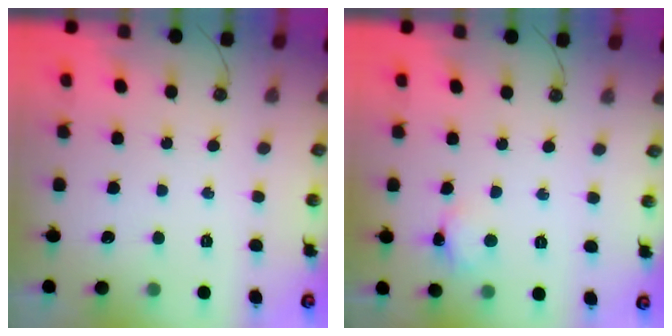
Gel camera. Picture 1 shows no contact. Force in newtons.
{"total": 2.9, "press": 2.9, "slide": 0.2}